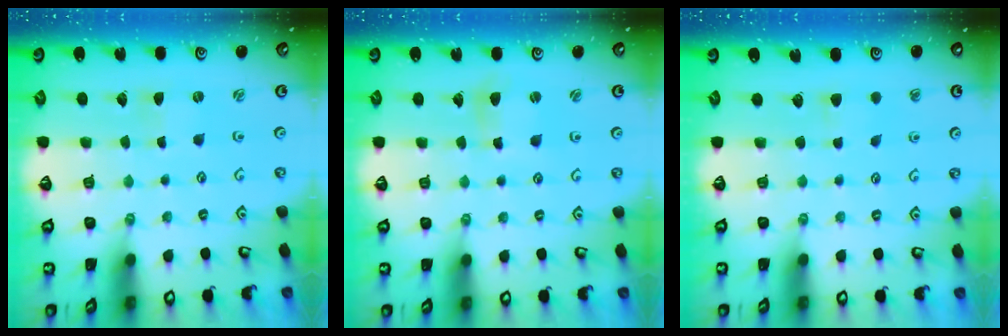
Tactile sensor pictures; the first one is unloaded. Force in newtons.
{"total": 3.6, "press": 3.6, "slide": 0.5}
{"total": 3.9, "press": 3.8, "slide": 0.5}